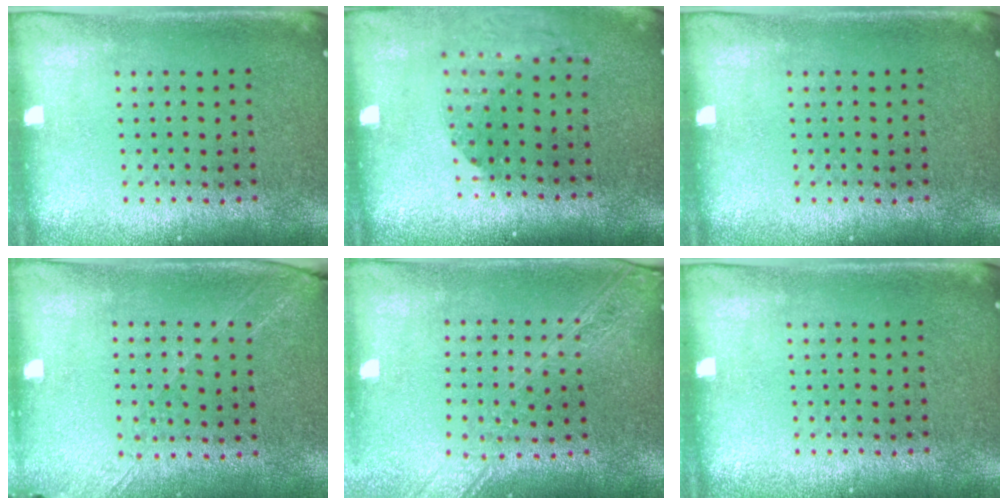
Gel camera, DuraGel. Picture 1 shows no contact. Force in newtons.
{"total": 1.5, "press": 1.4, "slide": 0.6}
{"total": 0.0}
{"total": 1.3, "press": 1.2, "slide": 0.5}
{"total": 2.3, "press": 1.9, "slide": 1.3}
{"total": 0.0}